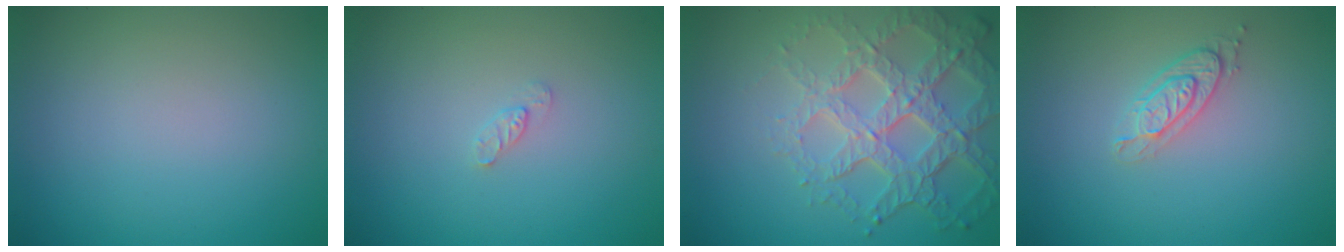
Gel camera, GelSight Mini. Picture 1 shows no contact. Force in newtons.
{"total": 0.9, "press": 0.8, "slide": 0.2}
{"total": 6.8, "press": 5.0, "slide": 4.6}
{"total": 2.1, "press": 2.0, "slide": 0.7}